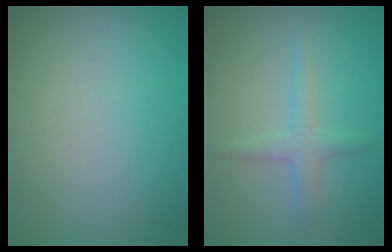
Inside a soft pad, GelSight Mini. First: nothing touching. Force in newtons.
{"total": 1.9, "press": 1.9, "slide": 0.1}